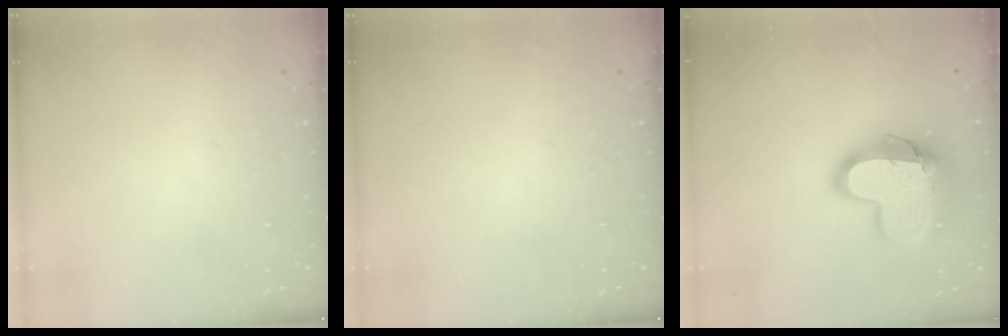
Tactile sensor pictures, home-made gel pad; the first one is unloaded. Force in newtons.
{"total": 0.0}
{"total": 17.2, "press": 17.1, "slide": 1.5}